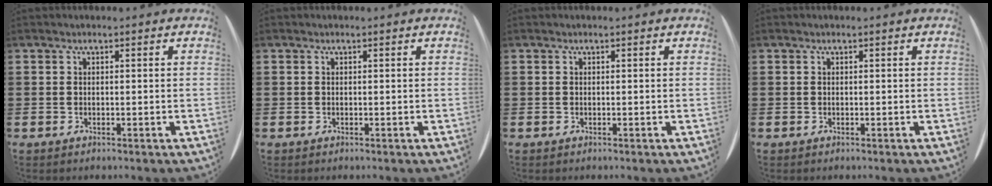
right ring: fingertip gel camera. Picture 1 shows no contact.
{"total": 0.0}
{"total": 0.0}
{"total": 0.0}